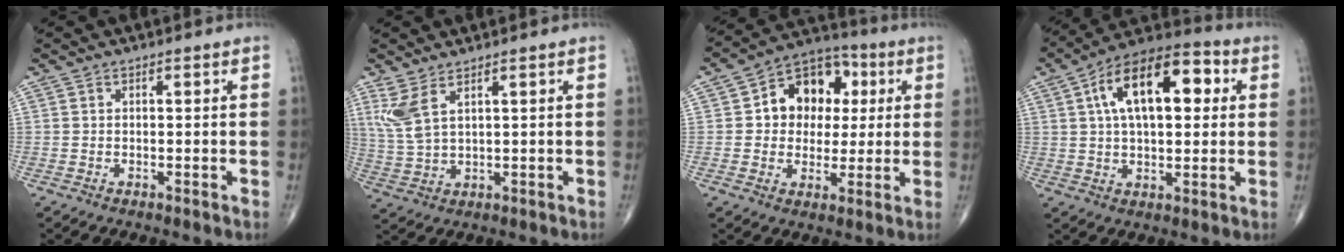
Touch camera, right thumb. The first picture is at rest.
{"total": 6.1, "force": [3.3, 2.0, 4.7], "torque": [-0.119, -0.013, 0.080]}
{"total": 13.4, "force": [2.5, 10.3, 8.1], "torque": [-0.068, 0.012, 0.031]}
{"total": 18.0, "force": [4.6, 9.0, 14.9], "torque": [-0.221, 0.024, 0.065]}